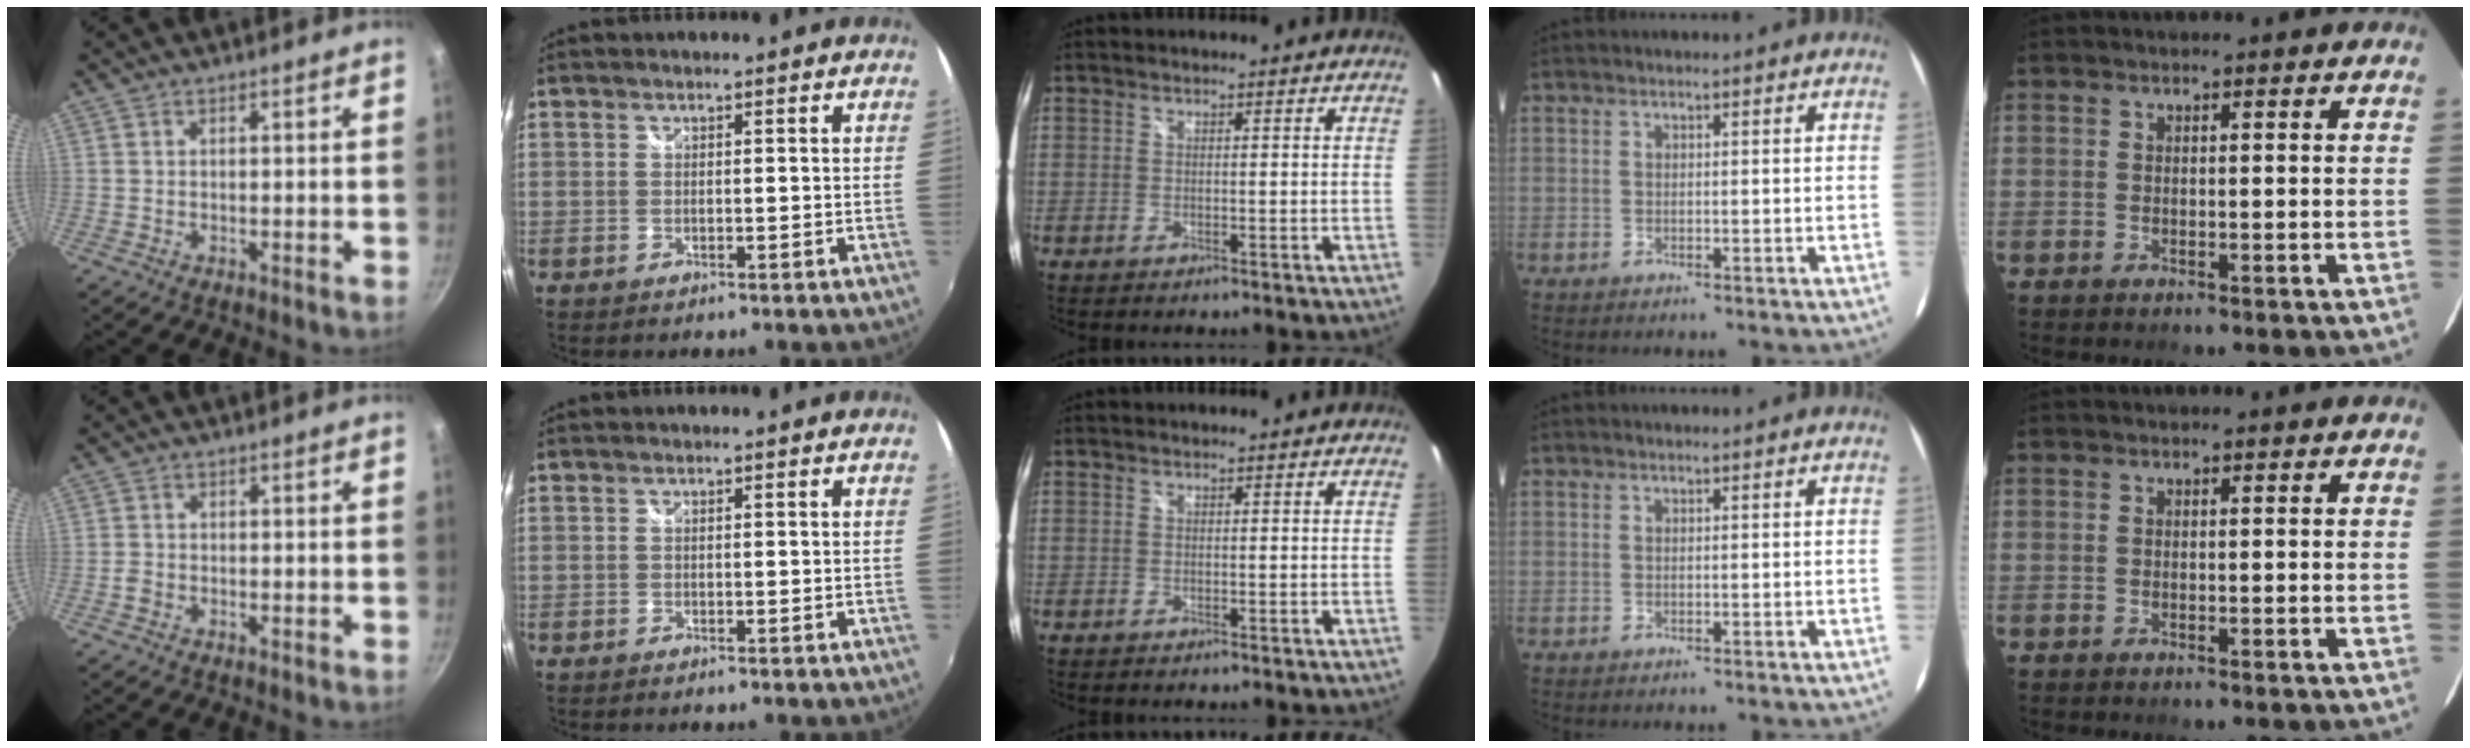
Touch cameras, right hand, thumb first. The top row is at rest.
{"thumb": {"total": 1.3, "force": [-0.8, 0.8, 0.5], "torque": [-0.016, 0.006, -0.017]}}